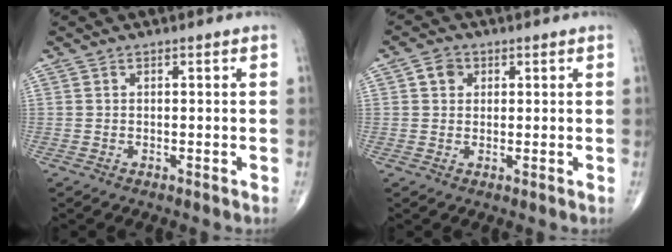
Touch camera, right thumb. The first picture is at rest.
{"total": 3.1, "force": [1.0, 2.6, 1.3], "torque": [-0.009, 0.001, 0.013]}